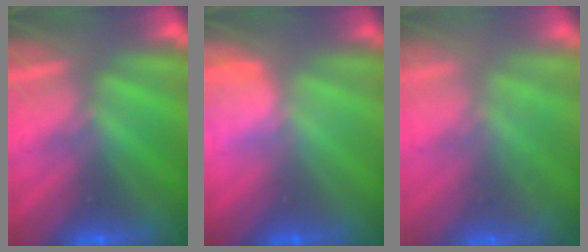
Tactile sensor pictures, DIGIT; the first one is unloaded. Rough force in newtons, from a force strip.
{"total": 2.7}
{"total": 1.7}